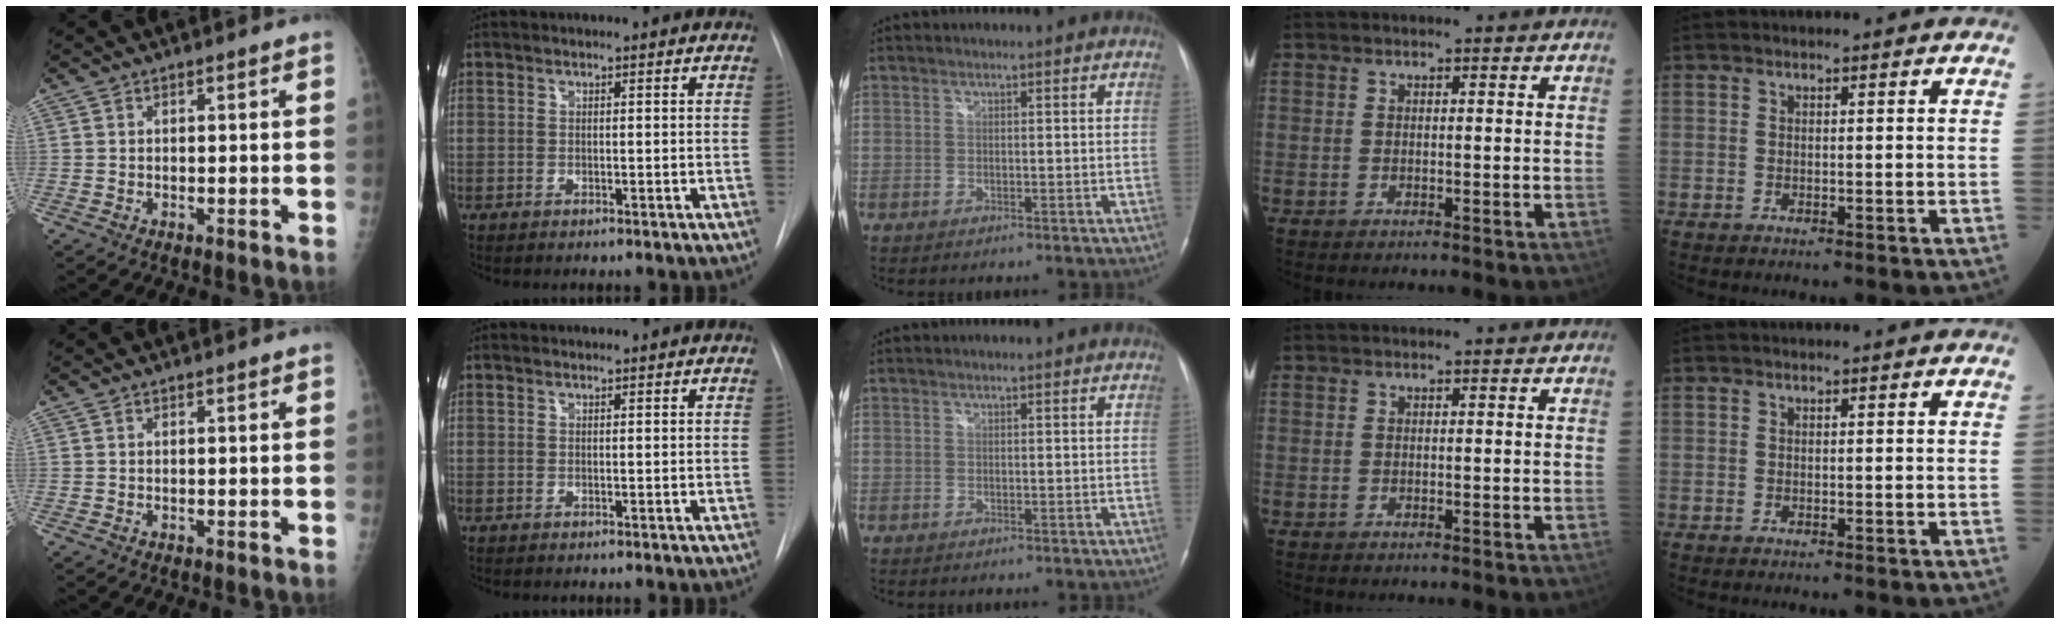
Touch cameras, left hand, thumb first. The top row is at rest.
{}